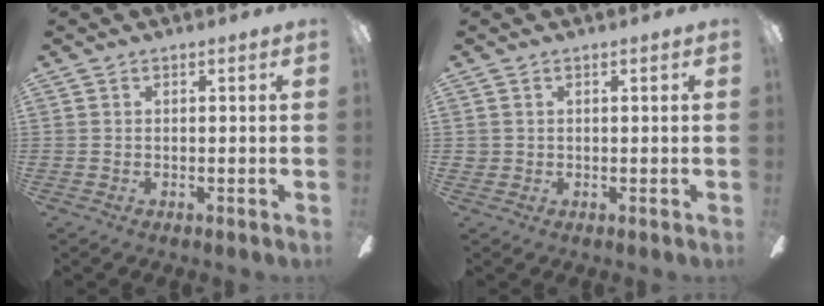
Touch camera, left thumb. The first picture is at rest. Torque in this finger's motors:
{"motor_torque": [-0.06, 0.17, 0.06, -0.25, -0.04]}